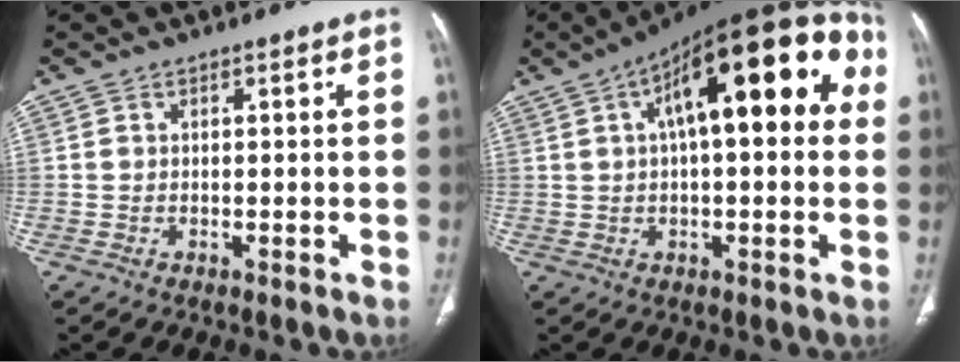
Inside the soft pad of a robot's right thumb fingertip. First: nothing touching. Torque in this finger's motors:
{"motor_torque": [-0.19, 4.81, 1.60, 0.63, 0.60]}